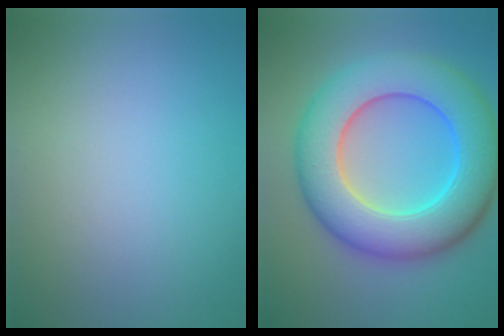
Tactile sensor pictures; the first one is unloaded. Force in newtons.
{"total": 11.6, "press": 11.6, "slide": 0.2}